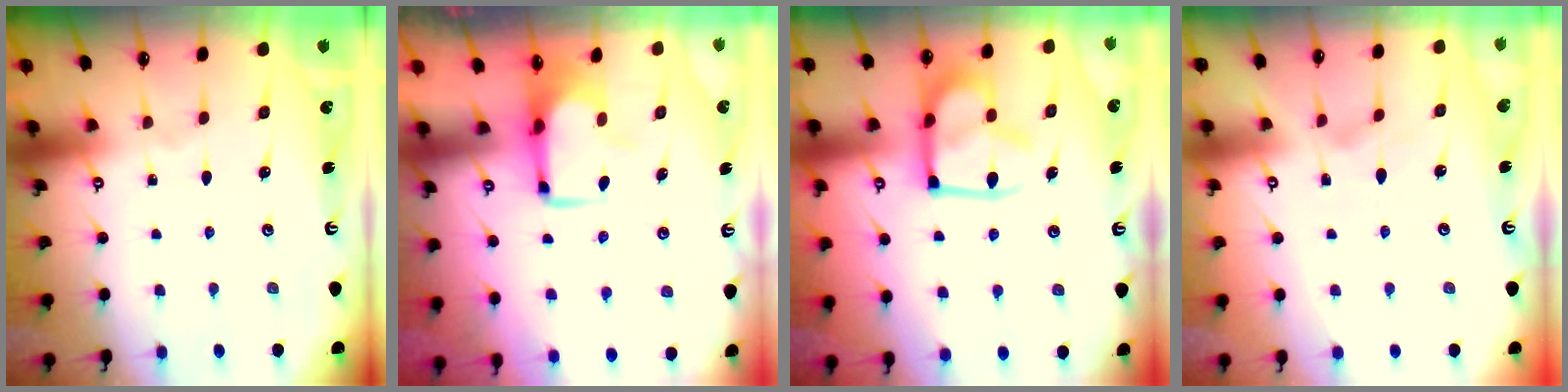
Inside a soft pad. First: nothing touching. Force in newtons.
{"total": 1.0, "press": 0.8, "slide": 0.6}
{"total": 13.9, "press": 13.8, "slide": 1.7}
{"total": 2.9, "press": 2.7, "slide": 1.0}